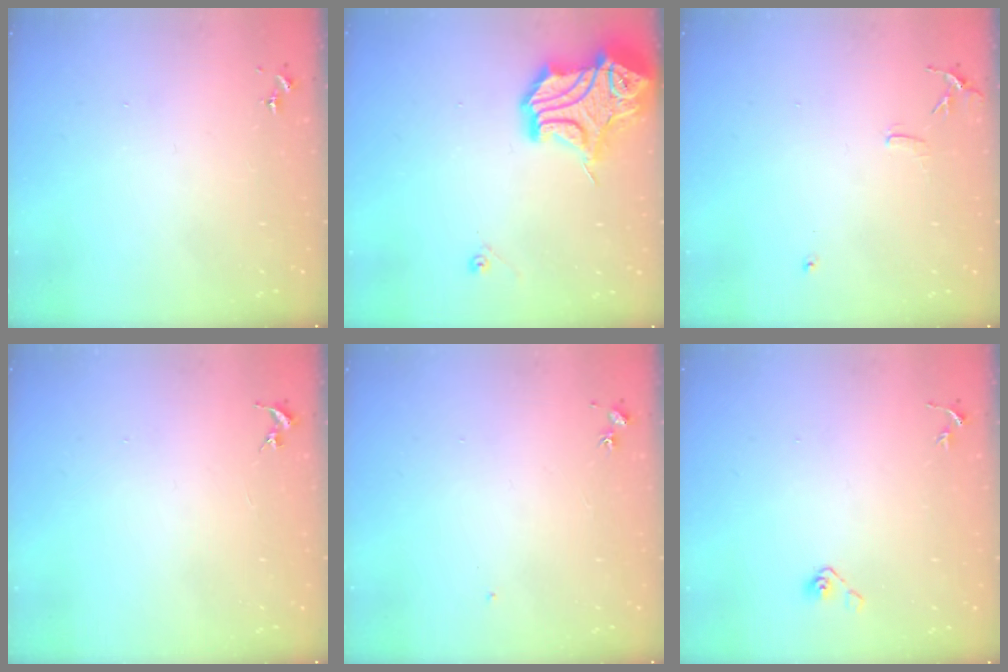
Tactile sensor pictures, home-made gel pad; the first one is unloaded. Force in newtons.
{"total": 17.4, "press": 17.2, "slide": 2.4}
{"total": 6.2, "press": 6.1, "slide": 0.7}
{"total": 0.0}
{"total": 4.4, "press": 4.4, "slide": 0.5}
{"total": 5.0, "press": 4.4, "slide": 2.3}